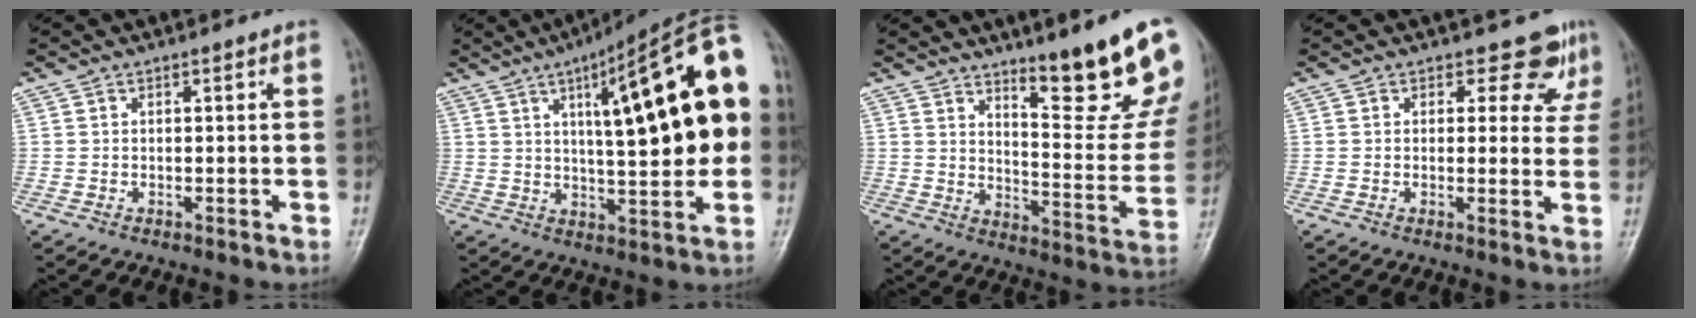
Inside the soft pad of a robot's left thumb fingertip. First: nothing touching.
{"total": 24.4, "force": [4.5, 6.7, 23.0], "torque": [-0.299, 0.020, 0.054]}
{"total": 16.9, "force": [11.5, 3.3, 12.0], "torque": [-0.120, -0.089, 0.176]}
{"total": 5.5, "force": [3.9, 3.6, 1.6], "torque": [0.016, -0.024, 0.032]}